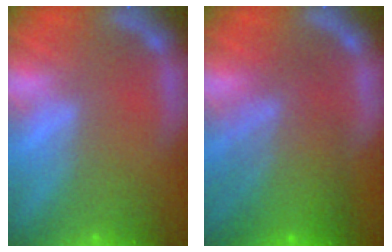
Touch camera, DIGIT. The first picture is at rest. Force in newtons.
{"total": 7.0}